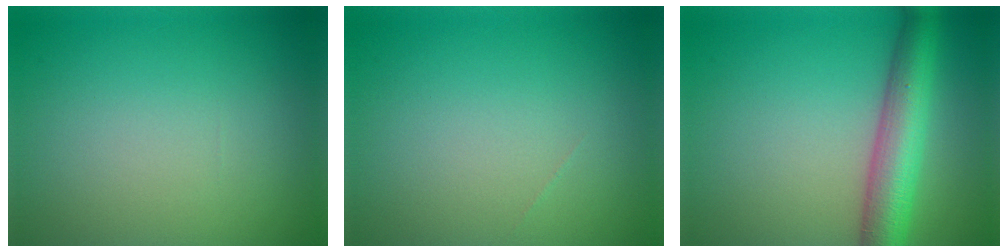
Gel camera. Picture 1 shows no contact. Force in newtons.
{"total": 0.0}
{"total": 6.3, "press": 6.3, "slide": 0.2}